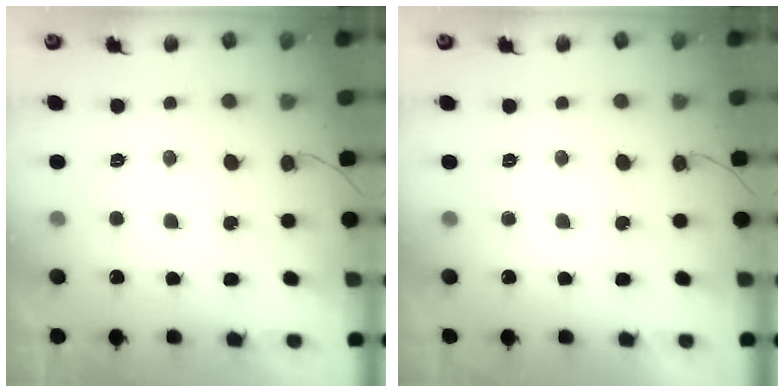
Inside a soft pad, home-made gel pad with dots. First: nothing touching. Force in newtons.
{"total": 0.0}